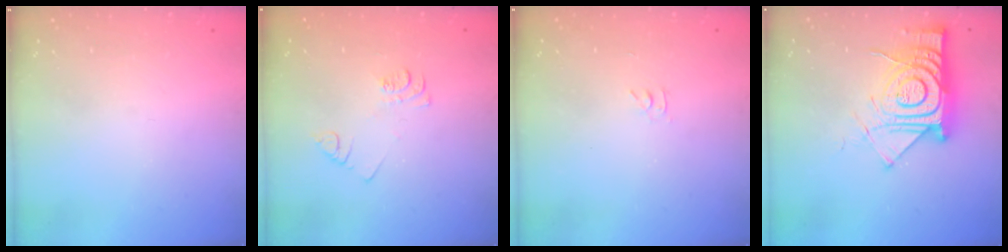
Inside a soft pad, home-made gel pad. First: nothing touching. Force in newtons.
{"total": 5.5, "press": 5.5, "slide": 0.5}
{"total": 2.8, "press": 2.8, "slide": 0.4}
{"total": 16.8, "press": 16.7, "slide": 1.5}